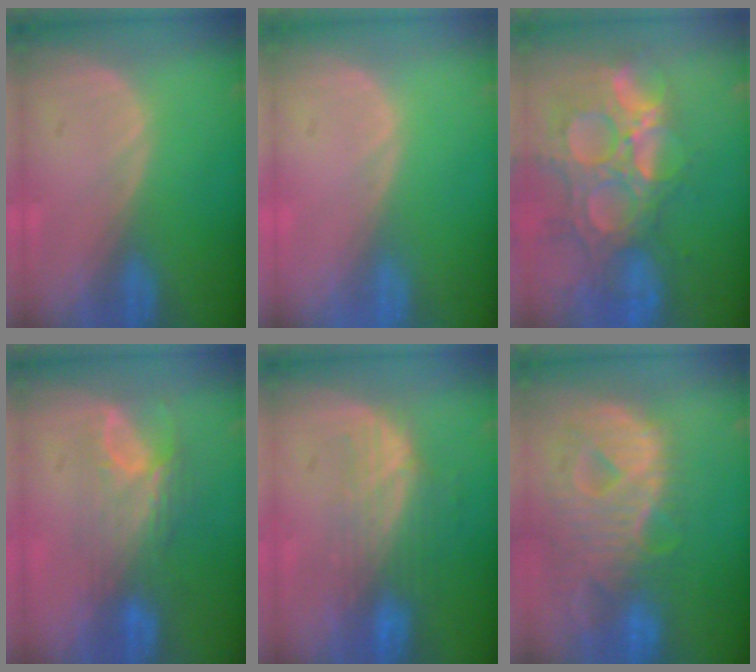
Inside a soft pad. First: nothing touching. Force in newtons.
{"total": 0.0}
{"total": 14.8, "press": 12.3, "slide": 8.2}
{"total": 7.8, "press": 6.8, "slide": 3.9}
{"total": 7.6, "press": 6.8, "slide": 3.3}
{"total": 12.8, "press": 10.9, "slide": 6.8}